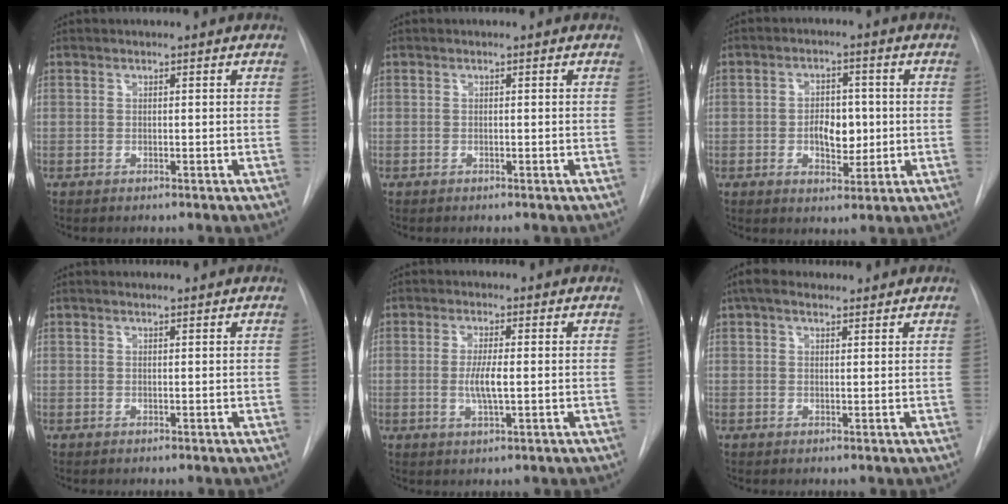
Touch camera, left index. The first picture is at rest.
{"total": 0.0}
{"total": 5.7, "force": [-0.4, 3.5, 4.6], "torque": [-0.069, 0.004, -0.001]}
{"total": 0.8, "force": [0.8, 0.0, 0.2], "torque": [-0.008, 0.010, 0.015]}
{"total": 3.9, "force": [-0.3, 0.6, 3.9], "torque": [-0.079, -0.008, -0.005]}
{"total": 5.1, "force": [3.9, 2.0, 2.5], "torque": [-0.047, 0.034, 0.067]}